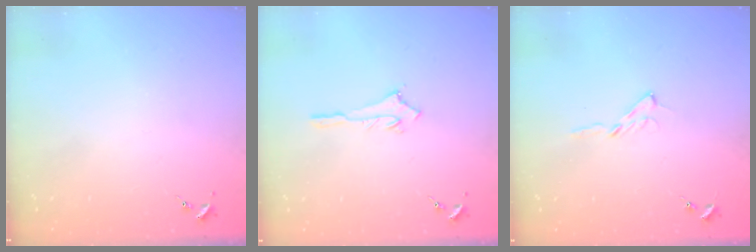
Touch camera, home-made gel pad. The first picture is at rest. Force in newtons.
{"total": 2.7, "press": 2.7, "slide": 0.2}
{"total": 4.7, "press": 4.7, "slide": 0.6}